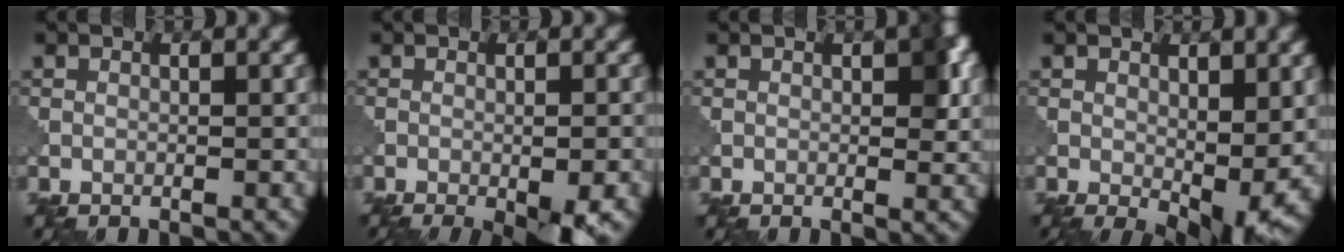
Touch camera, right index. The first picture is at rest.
{"total": 5.2, "force": [-2.8, 0.9, 4.3], "torque": [-0.059, -0.009, -0.037]}
{"total": 2.7, "force": [0.6, 1.2, 2.4], "torque": [-0.025, 0.001, 0.008]}
{"total": 5.6, "force": [-0.1, 2.8, 4.8], "torque": [-0.079, -0.020, 0.007]}